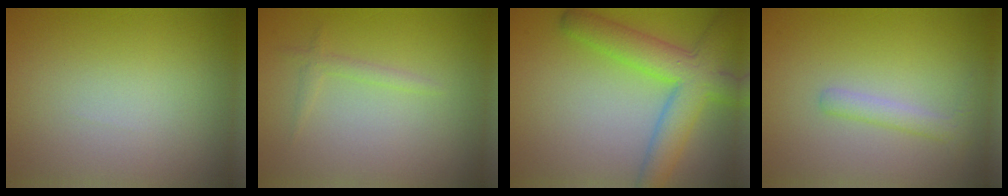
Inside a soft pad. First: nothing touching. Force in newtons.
{"total": 1.0, "press": 1.0, "slide": 0.1}
{"total": 6.4, "press": 6.4, "slide": 0.3}
{"total": 1.6, "press": 1.6, "slide": 0.0}